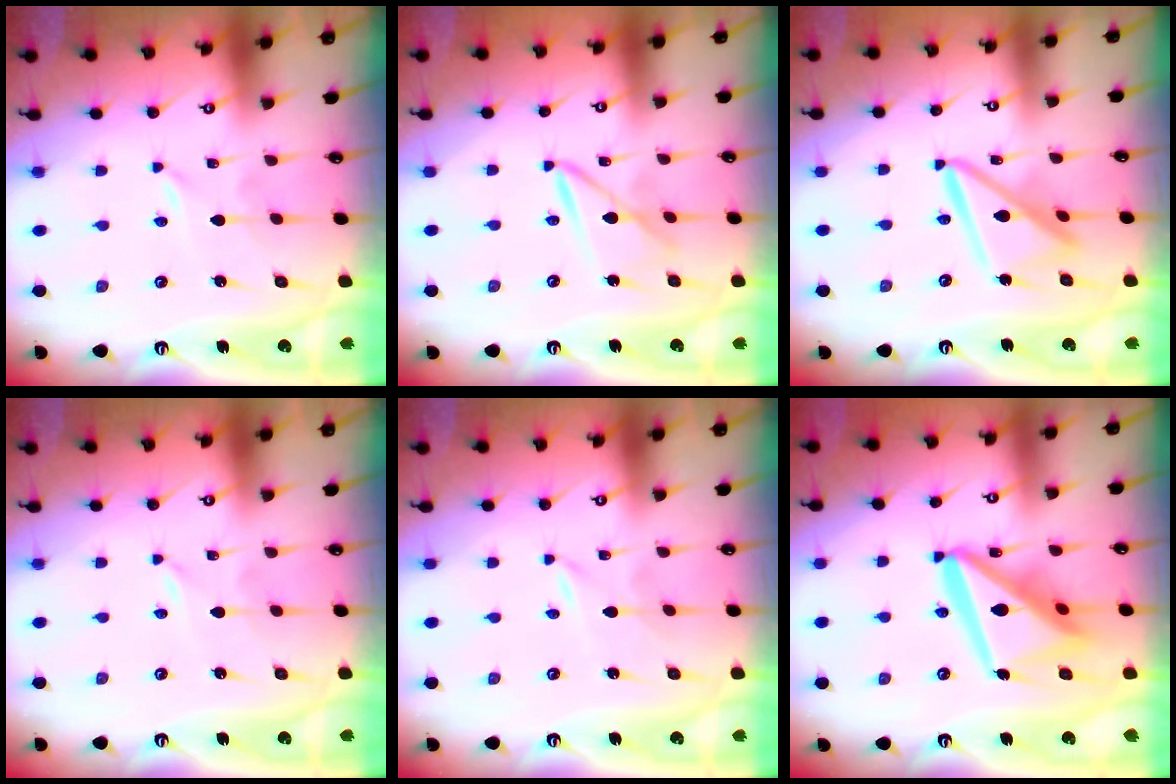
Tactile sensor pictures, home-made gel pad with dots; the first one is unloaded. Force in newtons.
{"total": 7.1, "press": 7.0, "slide": 0.6}
{"total": 13.6, "press": 13.6, "slide": 1.3}
{"total": 0.0}
{"total": 0.0}
{"total": 18.9, "press": 18.7, "slide": 2.2}